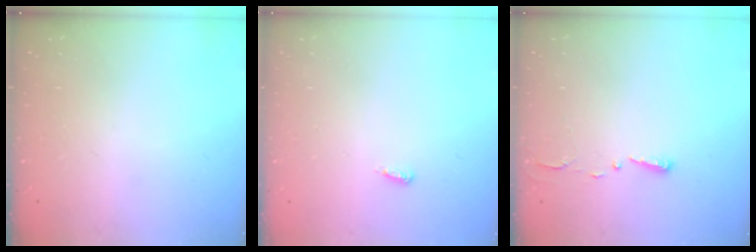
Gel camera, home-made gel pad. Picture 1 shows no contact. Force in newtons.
{"total": 3.7, "press": 3.7, "slide": 0.2}
{"total": 2.7, "press": 2.7, "slide": 0.4}